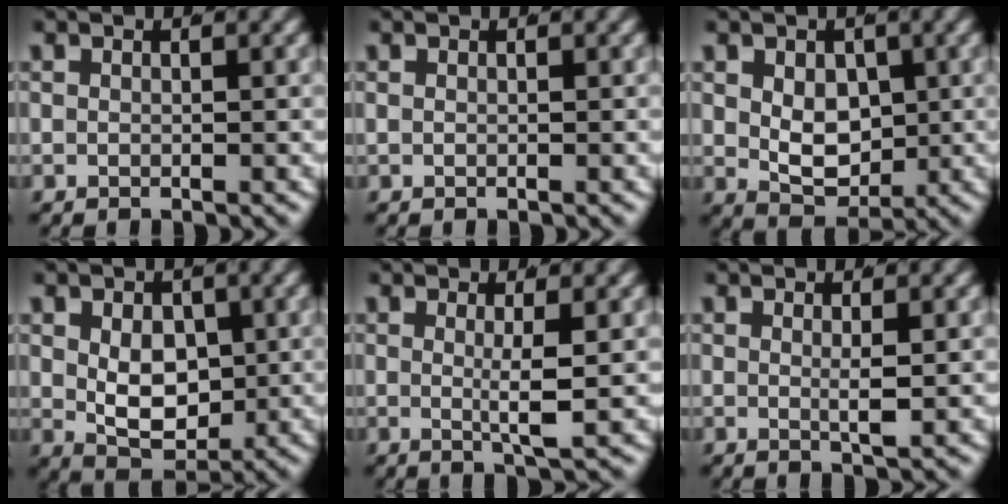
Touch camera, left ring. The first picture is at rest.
{"total": 0.0}
{"total": 4.4, "force": [0.3, 3.2, 3.0], "torque": [-0.053, -0.027, 0.021]}
{"total": 4.9, "force": [-0.1, 3.3, 3.6], "torque": [-0.062, -0.029, 0.014]}
{"total": 2.7, "force": [0.2, -0.2, 2.7], "torque": [-0.046, -0.013, 0.008]}
{"total": 1.5, "force": [0.3, -0.2, 1.5], "torque": [-0.029, -0.010, 0.010]}